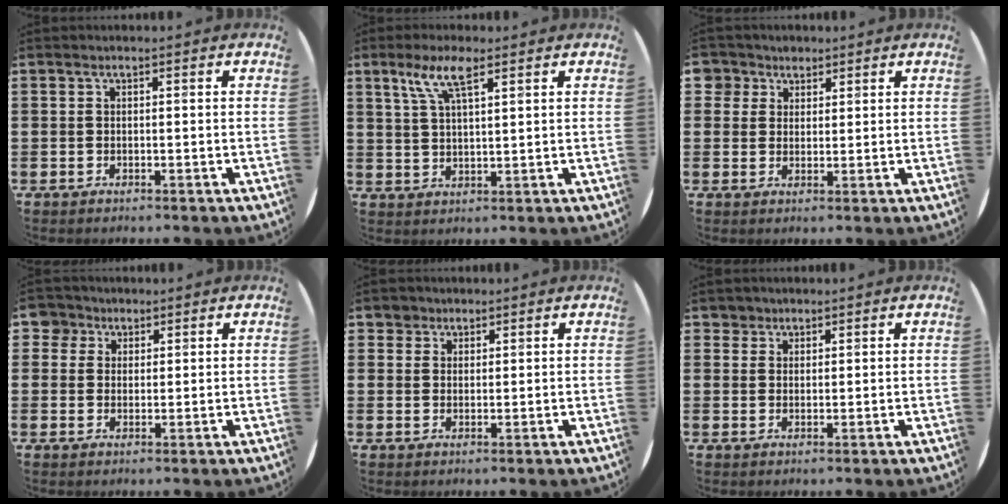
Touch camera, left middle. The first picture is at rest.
{"total": 5.7, "force": [3.6, 1.5, 4.2], "torque": [-0.094, 0.009, 0.062]}
{"total": 3.4, "force": [2.3, 2.4, 0.0], "torque": [-0.004, 0.006, 0.043]}
{"total": 3.6, "force": [2.4, 2.7, 0.3], "torque": [-0.005, 0.005, 0.043]}
{"total": 2.5, "force": [2.0, 1.6, -0.1], "torque": [0.002, 0.004, 0.037]}
{"total": 2.3, "force": [1.8, 1.4, -0.1], "torque": [0.002, 0.002, 0.034]}